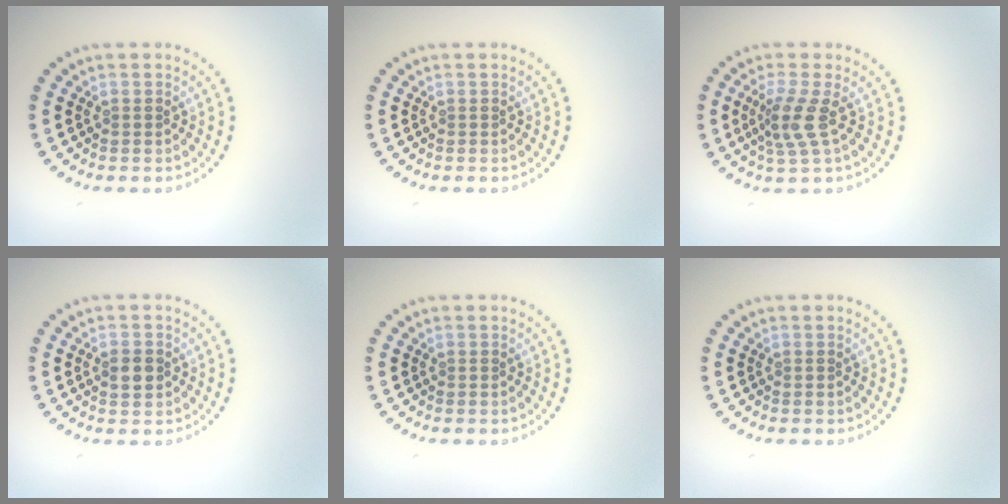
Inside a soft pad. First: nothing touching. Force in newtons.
{"total": 0.0}
{"total": 2.9, "press": 2.2, "slide": 1.9}
{"total": 2.4, "press": 2.4, "slide": 0.0}
{"total": 0.0}
{"total": 0.0}